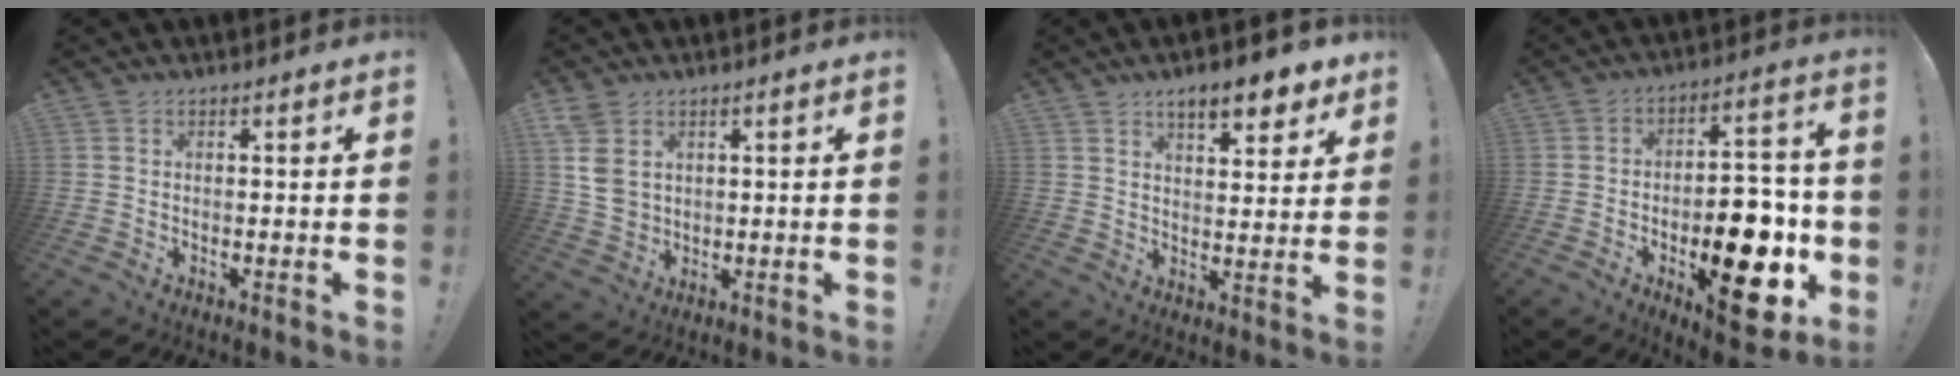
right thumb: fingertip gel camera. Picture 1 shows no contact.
{"total": 7.5, "force": [3.3, 5.6, 3.8], "torque": [-0.080, -0.011, 0.061]}
{"total": 8.7, "force": [6.1, 2.8, 5.5], "torque": [-0.080, -0.032, 0.107]}
{"total": 19.8, "force": [-6.0, 9.9, 16.0], "torque": [-0.191, 0.036, -0.079]}